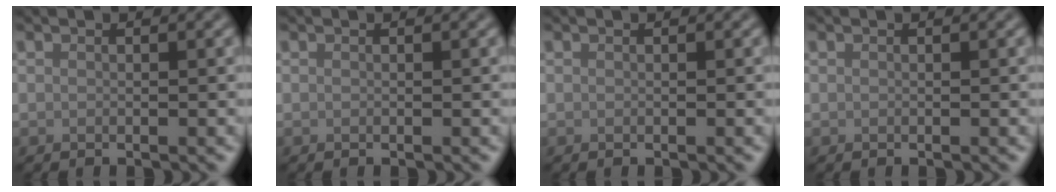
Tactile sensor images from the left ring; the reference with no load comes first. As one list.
[{"total": 0.0}, {"total": 0.0}, {"total": 0.0}]